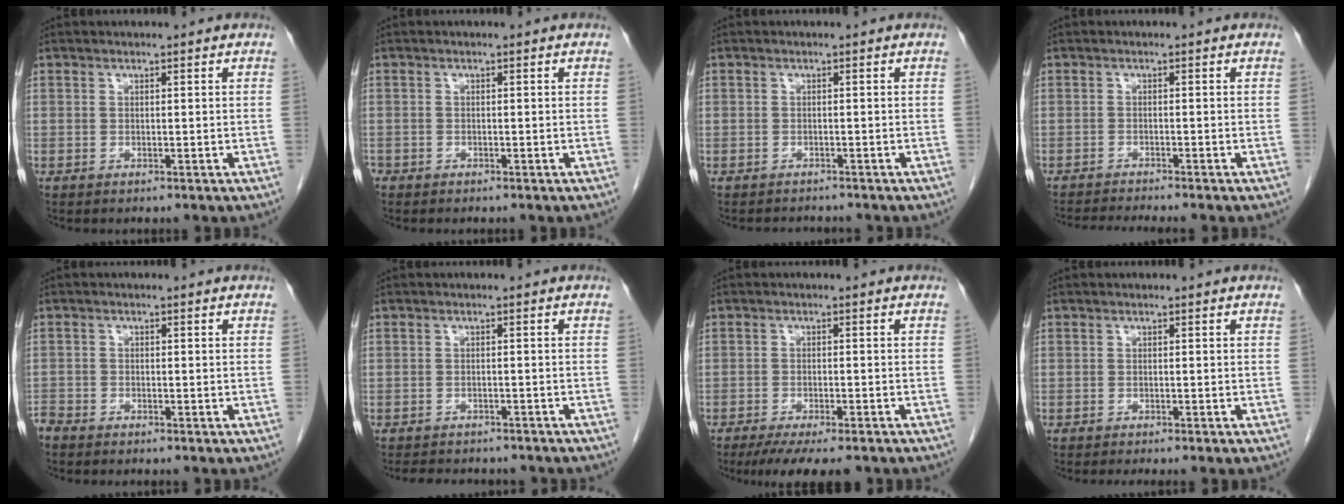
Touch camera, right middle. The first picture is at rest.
{"total": 0.8, "force": [-0.6, 0.5, 0.1], "torque": [-0.010, 0.002, -0.013]}
{"total": 2.4, "force": [-2.2, 1.0, -0.3], "torque": [0.000, -0.002, -0.037]}
{"total": 8.7, "force": [-7.9, 1.2, 3.4], "torque": [-0.039, -0.012, -0.103]}
{"total": 2.0, "force": [-1.9, 0.5, 0.2], "torque": [-0.006, -0.005, -0.036]}
{"total": 8.9, "force": [-7.8, 2.9, 3.2], "torque": [-0.054, 0.002, -0.091]}
{"total": 9.2, "force": [-7.3, 1.9, 5.1], "torque": [-0.067, -0.012, -0.109]}
{"total": 2.7, "force": [-2.3, -0.2, 1.5], "torque": [-0.014, -0.002, -0.029]}